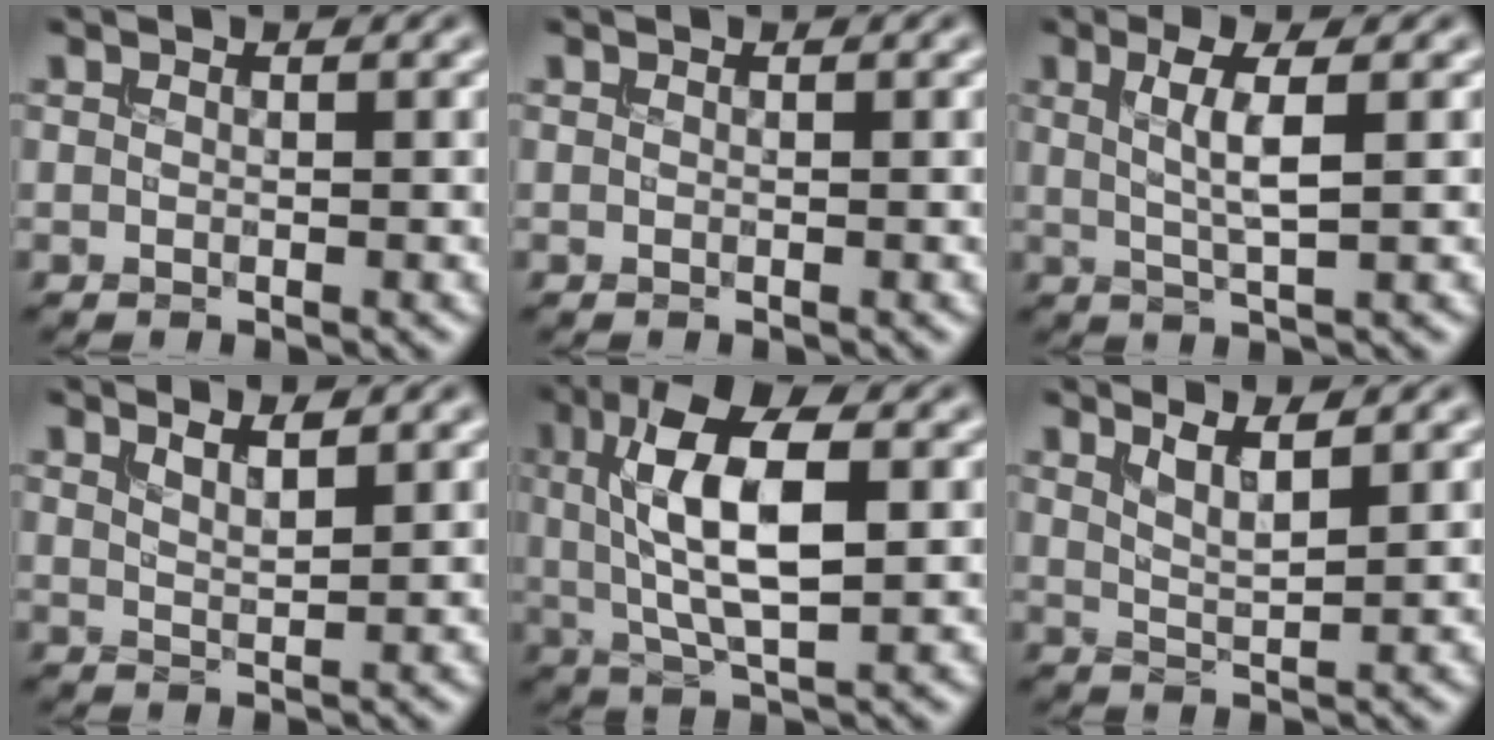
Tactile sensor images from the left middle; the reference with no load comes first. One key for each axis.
{"total": 0.0}
{"total": 3.7, "fx": 0.8, "fy": 0.8, "fz": 3.5, "tx": -0.066, "ty": 0.000, "tz": 0.015}
{"total": 2.1, "fx": 1.4, "fy": 0.6, "fz": 1.4, "tx": -0.016, "ty": 0.005, "tz": 0.019}
{"total": 9.1, "fx": 1.6, "fy": 3.3, "fz": 8.3, "tx": -0.150, "ty": 0.010, "tz": 0.023}
{"total": 2.5, "fx": 1.5, "fy": 0.6, "fz": 1.9, "tx": -0.027, "ty": -0.002, "tz": 0.028}